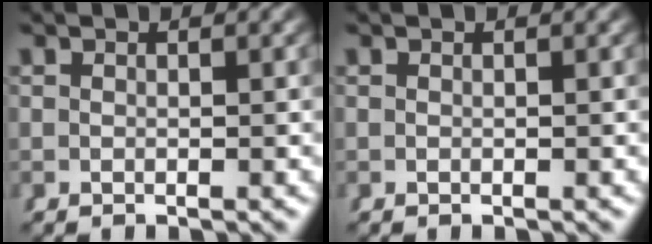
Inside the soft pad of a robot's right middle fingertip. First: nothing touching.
{"total": 0.0}